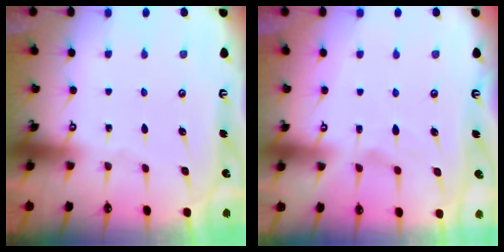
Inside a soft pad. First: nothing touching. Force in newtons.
{"total": 2.0, "press": 1.6, "slide": 1.1}